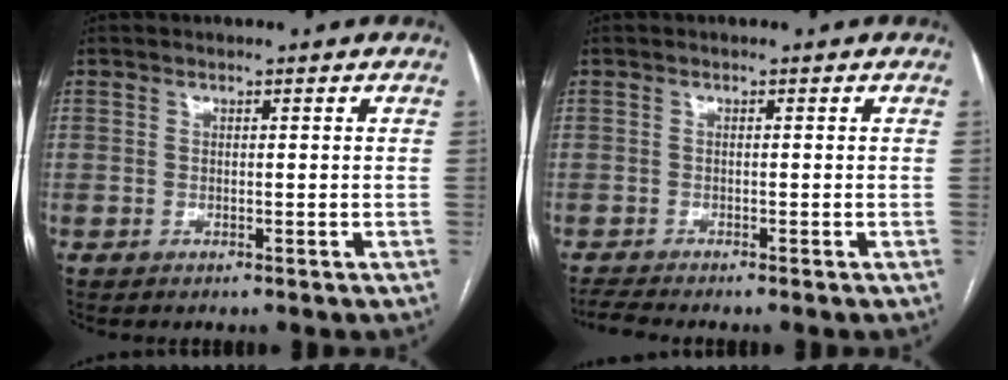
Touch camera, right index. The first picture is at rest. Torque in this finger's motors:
{"motor_torque": [-1.55, -0.59, -1.05, -0.21]}